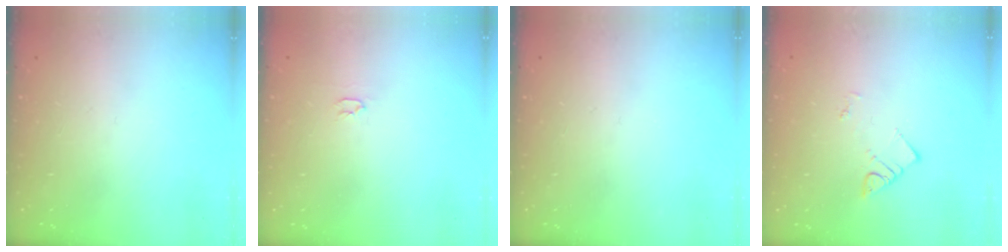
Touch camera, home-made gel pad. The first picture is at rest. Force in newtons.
{"total": 2.0, "press": 2.0, "slide": 0.3}
{"total": 0.0}
{"total": 3.7, "press": 3.6, "slide": 0.6}